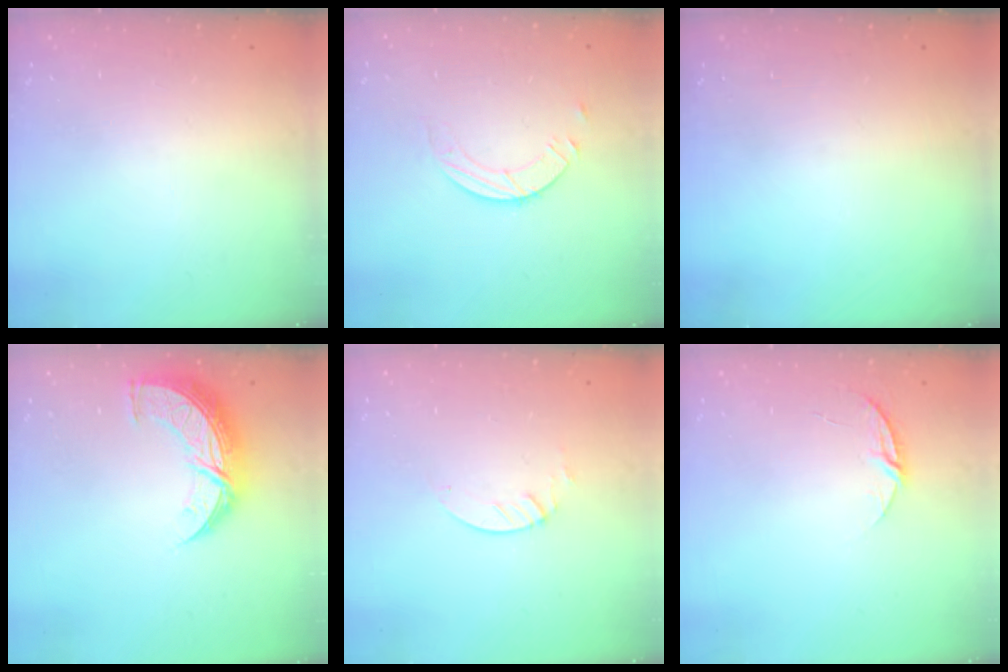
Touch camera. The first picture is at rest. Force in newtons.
{"total": 6.0, "press": 6.0, "slide": 0.6}
{"total": 0.0}
{"total": 10.7, "press": 10.6, "slide": 0.8}
{"total": 2.1, "press": 2.1, "slide": 0.2}
{"total": 5.6, "press": 5.5, "slide": 0.6}